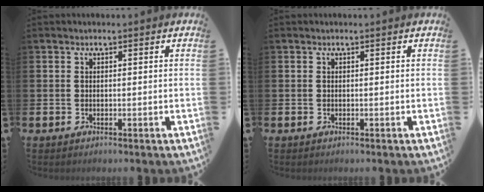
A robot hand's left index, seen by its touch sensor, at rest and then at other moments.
{"total": 0.0}